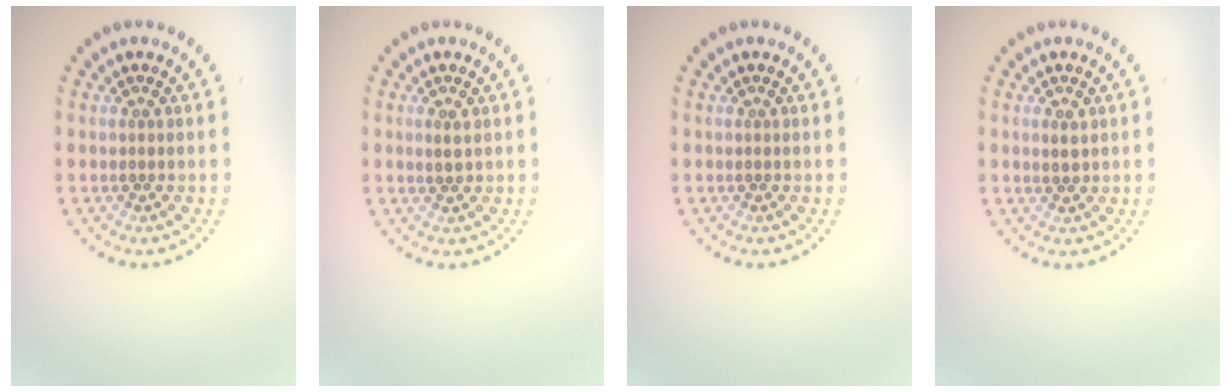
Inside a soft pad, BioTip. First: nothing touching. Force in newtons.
{"total": 1.0, "press": 1.0, "slide": 0.3}
{"total": 0.0}
{"total": 1.2, "press": 1.1, "slide": 0.3}